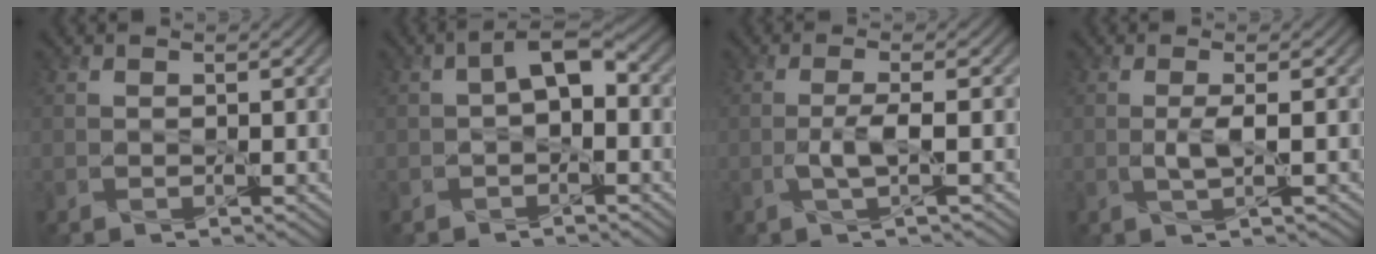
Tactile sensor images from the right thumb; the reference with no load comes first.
{"total": 3.9, "force": [-0.1, 2.2, 3.3], "torque": [-0.055, 0.004, -0.005]}
{"total": 3.0, "force": [-0.7, 0.5, 2.9], "torque": [-0.059, 0.007, -0.021]}
{"total": 2.2, "force": [-0.1, 0.3, 2.1], "torque": [-0.046, 0.002, -0.004]}